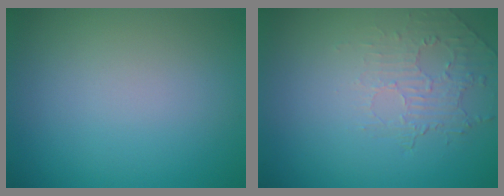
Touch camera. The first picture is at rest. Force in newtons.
{"total": 2.0, "press": 0.8, "slide": 1.8}